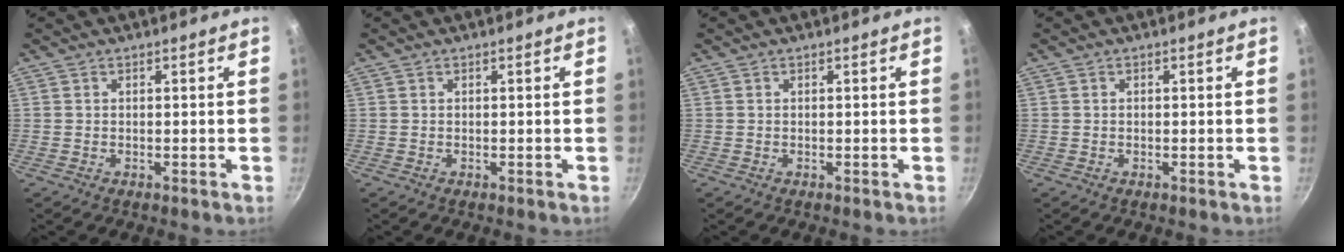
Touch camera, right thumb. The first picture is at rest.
{"total": 0.0}
{"total": 0.0}
{"total": 0.0}